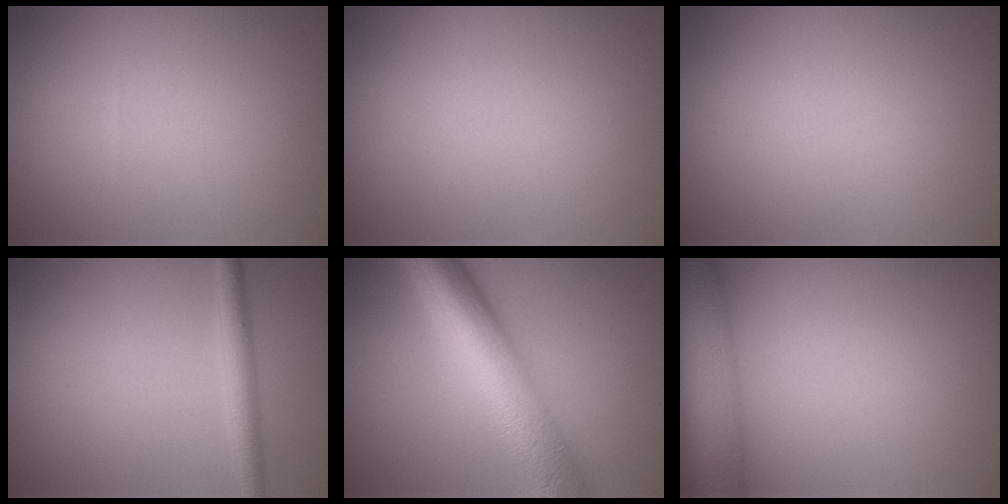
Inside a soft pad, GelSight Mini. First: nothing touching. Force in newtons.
{"total": 0.0}
{"total": 0.0}
{"total": 2.3, "press": 2.3, "slide": 0.1}
{"total": 10.1, "press": 10.1, "slide": 0.1}
{"total": 7.5, "press": 7.5, "slide": 0.4}